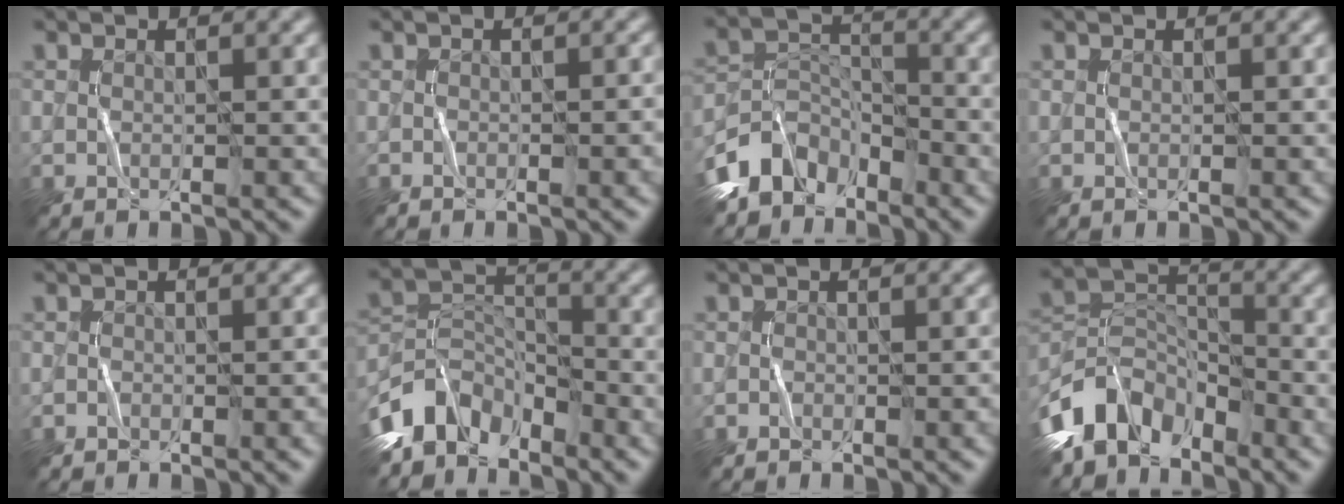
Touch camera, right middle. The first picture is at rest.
{"total": 2.3, "force": [-1.0, 0.9, 1.9], "torque": [-0.009, 0.014, -0.010]}
{"total": 4.9, "force": [-4.1, 2.7, 0.9], "torque": [-0.016, 0.004, -0.087]}
{"total": 0.0}
{"total": 2.2, "force": [-1.7, 0.6, 1.3], "torque": [-0.013, 0.017, -0.021]}
{"total": 5.4, "force": [-4.5, 2.8, 1.2], "torque": [-0.019, 0.005, -0.093]}
{"total": 1.6, "force": [-1.4, 0.3, 0.9], "torque": [-0.006, 0.017, -0.018]}
{"total": 6.3, "force": [-4.9, 3.3, 1.9], "torque": [-0.027, 0.005, -0.102]}